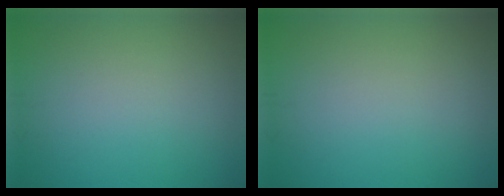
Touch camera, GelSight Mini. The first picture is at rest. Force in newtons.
{"total": 0.0}